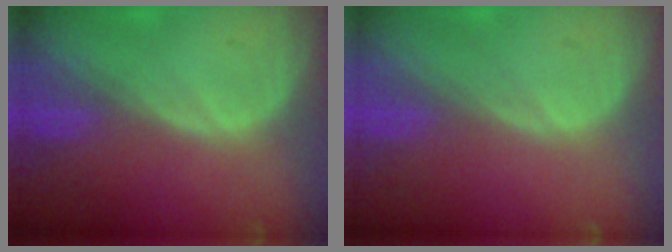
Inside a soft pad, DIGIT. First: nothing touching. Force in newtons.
{"total": 0.0}